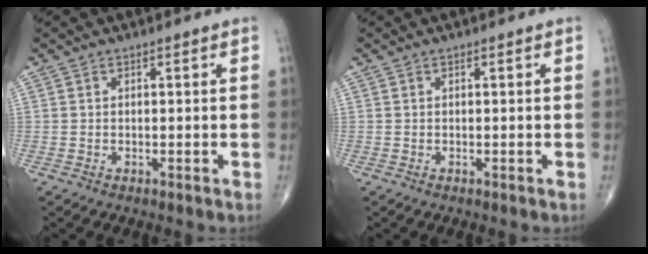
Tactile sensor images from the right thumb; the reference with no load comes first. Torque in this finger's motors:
{"motor_torque": [-0.01, 0.00, 0.01, -0.03, 0.01]}